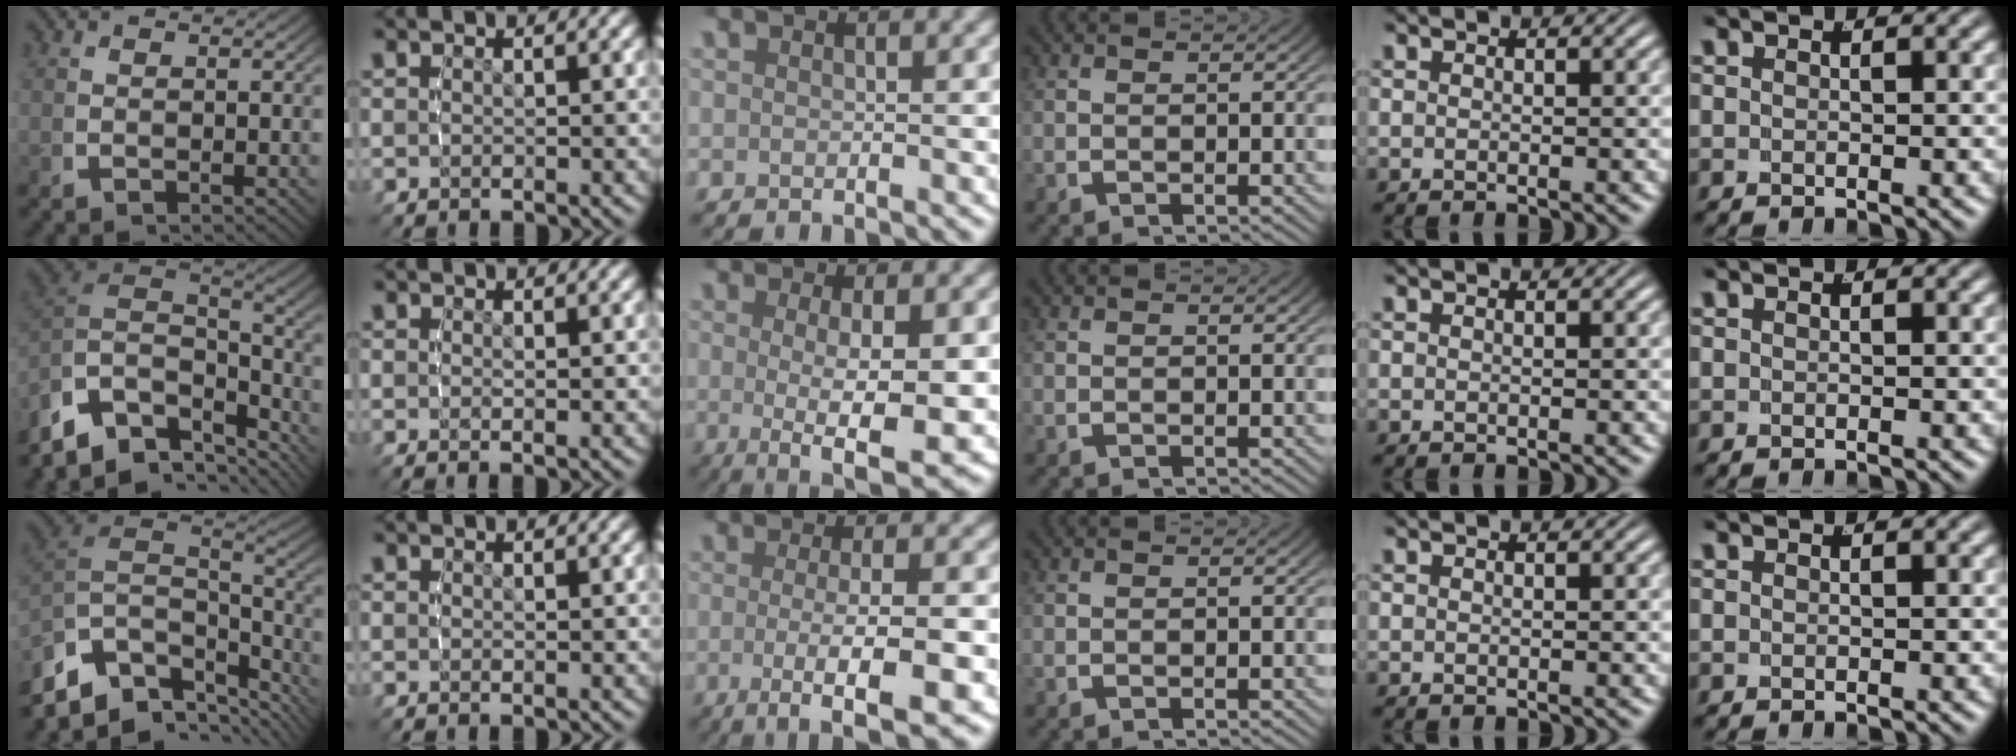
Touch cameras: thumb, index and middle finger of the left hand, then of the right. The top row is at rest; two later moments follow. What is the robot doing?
{"motion": "lift_and_place", "object": "bandage"}